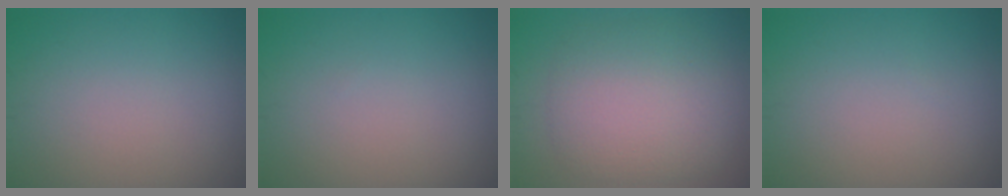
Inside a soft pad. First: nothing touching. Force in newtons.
{"total": 0.0}
{"total": 6.0, "press": 6.0, "slide": 0.3}
{"total": 0.0}